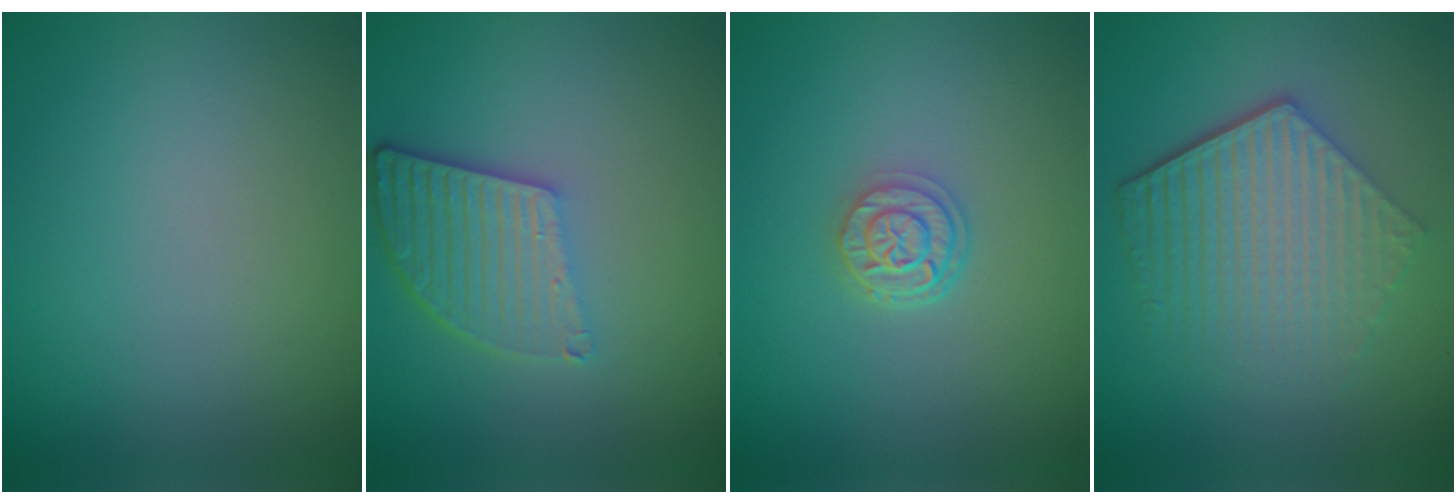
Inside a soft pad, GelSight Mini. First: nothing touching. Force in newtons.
{"total": 5.2, "press": 3.8, "slide": 3.6}
{"total": 2.7, "press": 2.2, "slide": 1.5}
{"total": 6.0, "press": 4.5, "slide": 4.0}